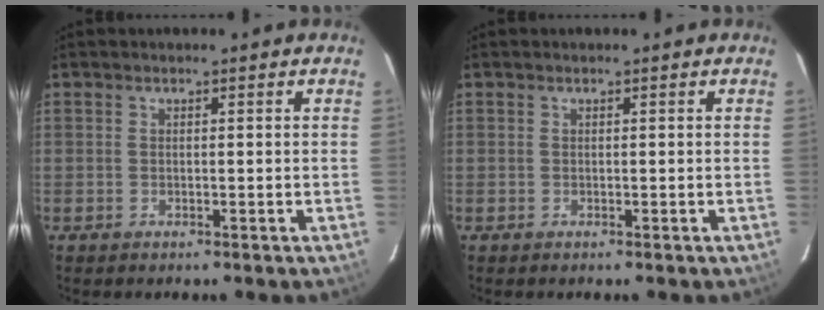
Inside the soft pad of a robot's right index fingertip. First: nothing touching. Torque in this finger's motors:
{"motor_torque": [0.09, 0.02, 0.04, 0.01]}